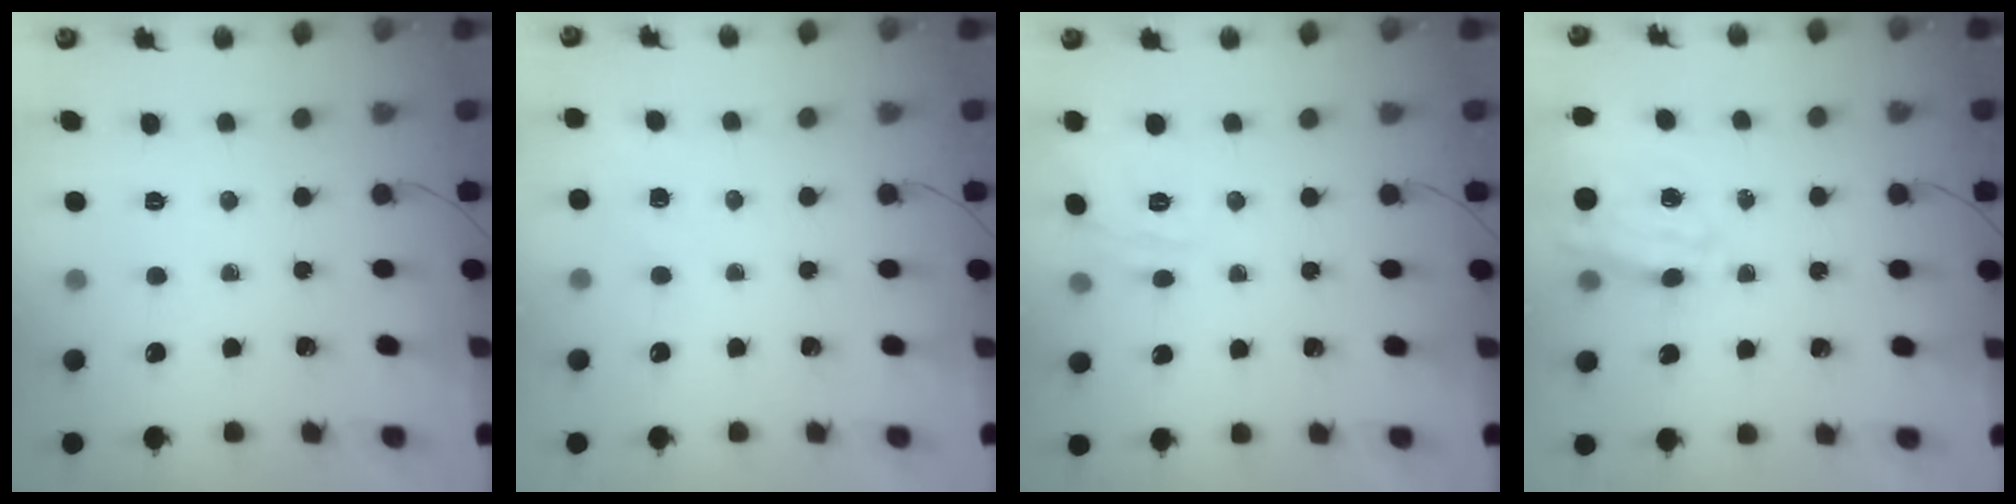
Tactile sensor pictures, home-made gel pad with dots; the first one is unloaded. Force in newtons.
{"total": 5.9, "press": 5.6, "slide": 1.7}
{"total": 12.5, "press": 12.4, "slide": 1.7}
{"total": 14.5, "press": 14.1, "slide": 3.4}